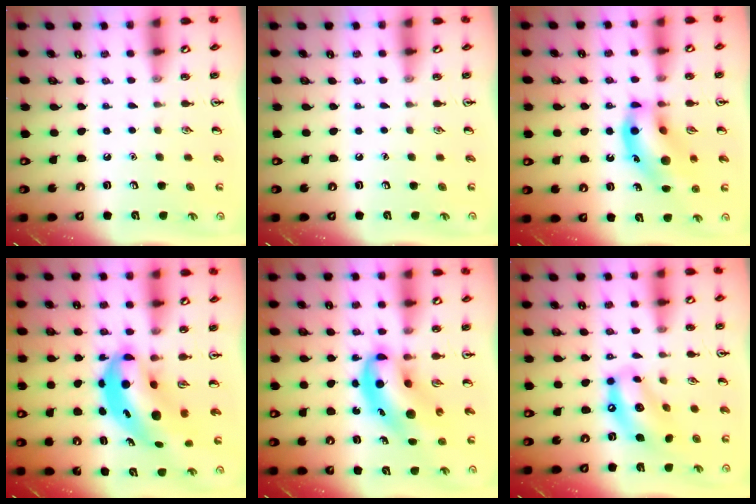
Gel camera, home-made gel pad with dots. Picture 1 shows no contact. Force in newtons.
{"total": 0.0}
{"total": 16.0, "press": 15.8, "slide": 2.5}
{"total": 8.4, "press": 8.1, "slide": 2.2}
{"total": 9.8, "press": 9.5, "slide": 2.4}
{"total": 12.9, "press": 12.3, "slide": 4.0}